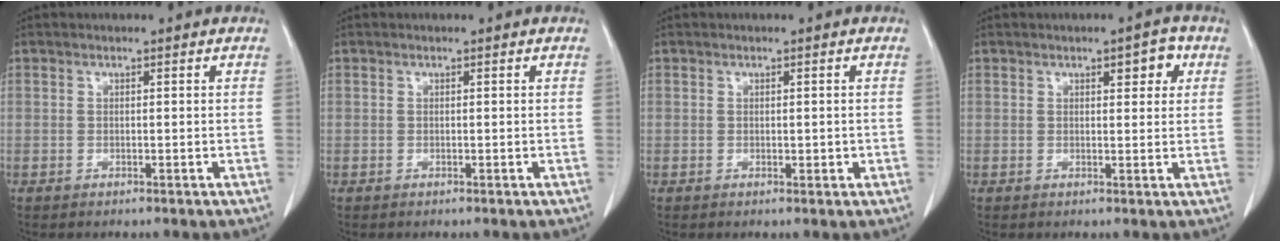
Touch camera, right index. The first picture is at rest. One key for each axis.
{"total": 0.0}
{"total": 1.1, "fx": -0.1, "fy": 0.6, "fz": 0.9, "tx": -0.010, "ty": -0.002, "tz": 0.001}
{"total": 3.3, "fx": 1.5, "fy": 1.2, "fz": 2.7, "tx": -0.032, "ty": 0.004, "tz": 0.018}